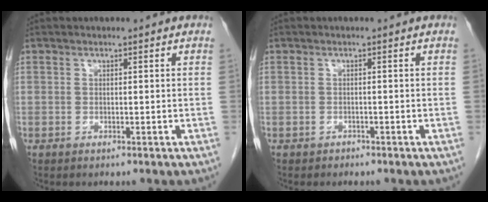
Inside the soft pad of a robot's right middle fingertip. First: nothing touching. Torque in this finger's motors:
{"motor_torque": [-0.36, -0.15, -0.06, -0.02]}